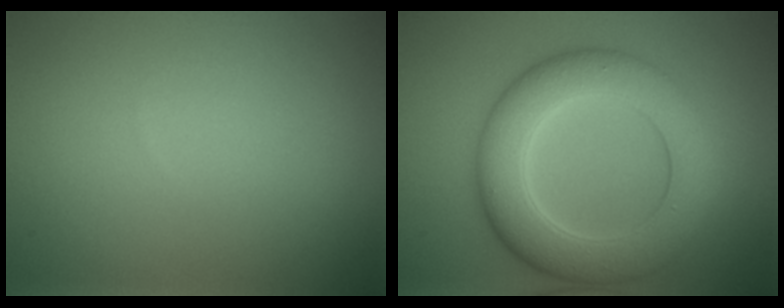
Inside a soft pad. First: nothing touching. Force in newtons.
{"total": 8.2, "press": 8.2, "slide": 0.2}